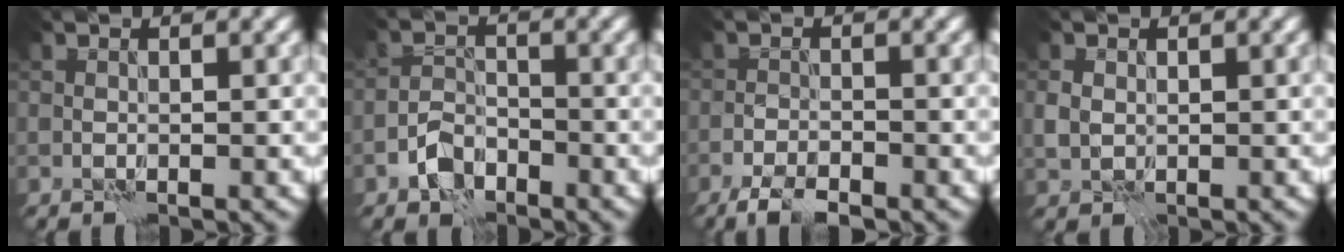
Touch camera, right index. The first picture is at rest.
{"total": 2.8, "force": [-1.9, 1.6, 1.2], "torque": [-0.018, 0.009, -0.041]}
{"total": 3.2, "force": [-2.5, 0.9, 1.8], "torque": [-0.033, -0.003, -0.051]}
{"total": 1.4, "force": [0.2, 1.2, 0.8], "torque": [-0.019, 0.000, 0.006]}